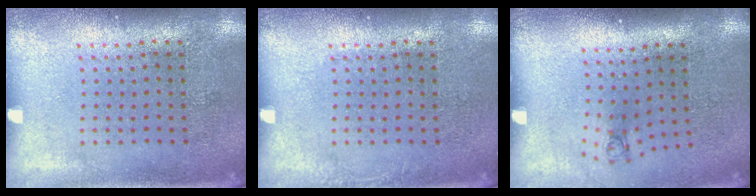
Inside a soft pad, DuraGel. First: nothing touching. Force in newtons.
{"total": 0.7, "press": 0.7, "slide": 0.1}
{"total": 0.7, "press": 0.3, "slide": 0.7}